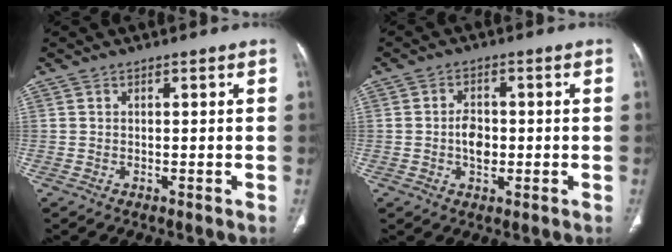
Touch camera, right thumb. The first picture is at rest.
{"total": 4.5, "force": [-0.5, 3.0, 3.4], "torque": [-0.049, 0.007, -0.011]}